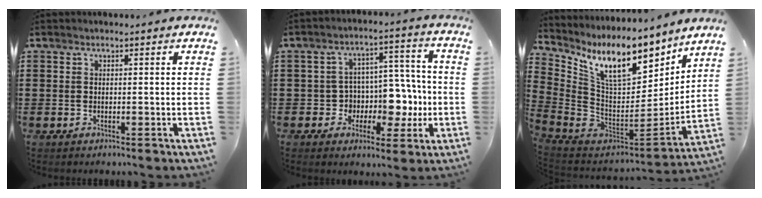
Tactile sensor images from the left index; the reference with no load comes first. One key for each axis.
{"total": 7.3, "fx": -0.6, "fy": 6.6, "fz": 3.2, "tx": -0.056, "ty": -0.005, "tz": -0.007}
{"total": 13.6, "fx": 8.5, "fy": 4.8, "fz": 9.5, "tx": -0.198, "ty": -0.050, "tz": 0.148}